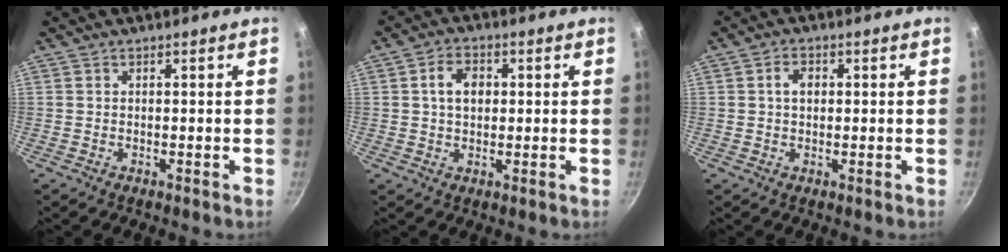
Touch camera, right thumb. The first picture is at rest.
{"total": 5.5, "force": [0.8, 3.9, 3.8], "torque": [-0.049, 0.009, 0.010]}
{"total": 3.0, "force": [0.5, 2.1, 2.0], "torque": [-0.021, 0.006, 0.006]}